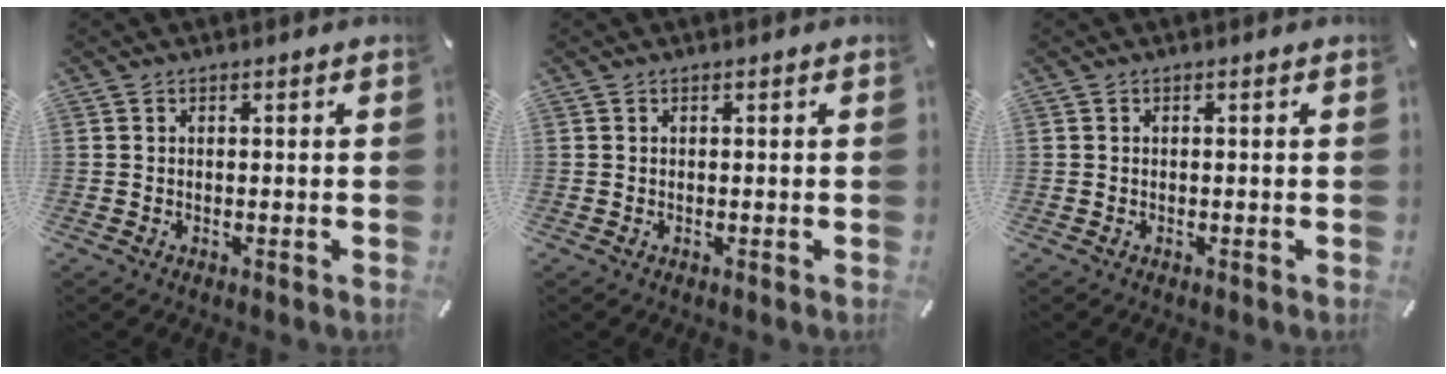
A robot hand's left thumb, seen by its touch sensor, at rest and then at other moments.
{"total": 0.0}
{"total": 0.0}